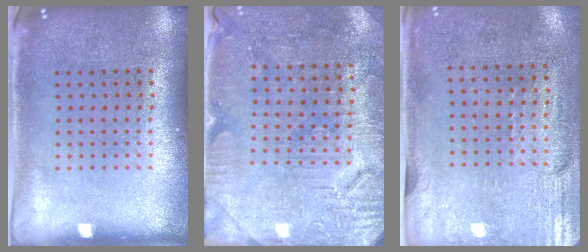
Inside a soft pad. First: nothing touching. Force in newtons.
{"total": 3.0, "press": 2.9, "slide": 0.6}
{"total": 2.9, "press": 2.5, "slide": 1.5}